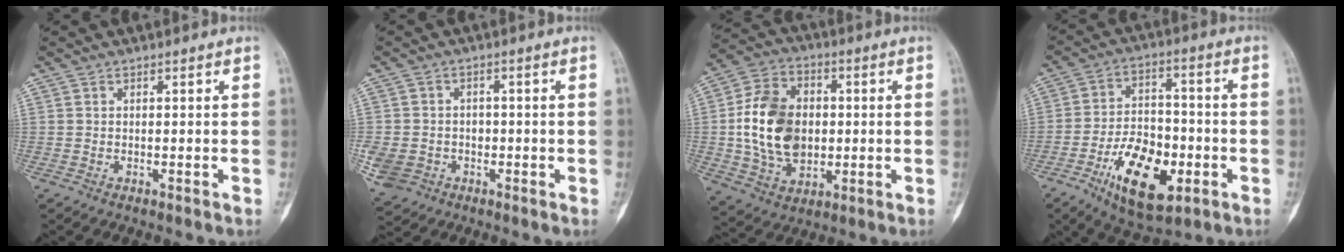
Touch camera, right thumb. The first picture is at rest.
{"total": 8.2, "force": [-2.6, 7.1, 3.1], "torque": [-0.068, 0.018, -0.033]}
{"total": 16.4, "force": [0.1, 12.0, 11.2], "torque": [-0.180, 0.010, 0.006]}
{"total": 15.3, "force": [-6.0, 8.0, 11.6], "torque": [-0.167, 0.021, -0.097]}